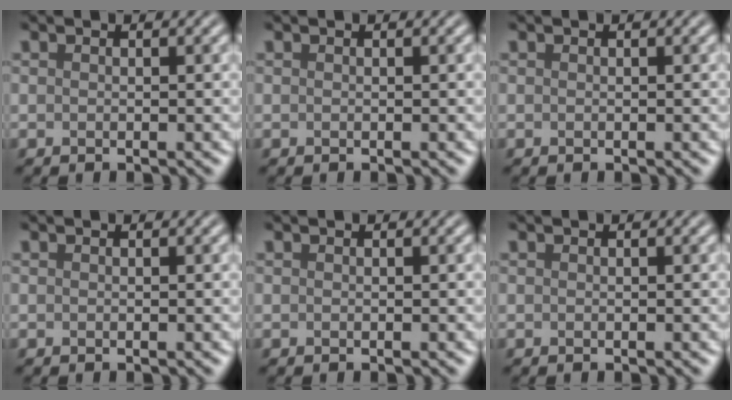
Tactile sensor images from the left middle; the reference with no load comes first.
{"total": 0.0}
{"total": 0.0}
{"total": 0.0}
{"total": 0.0}
{"total": 0.0}